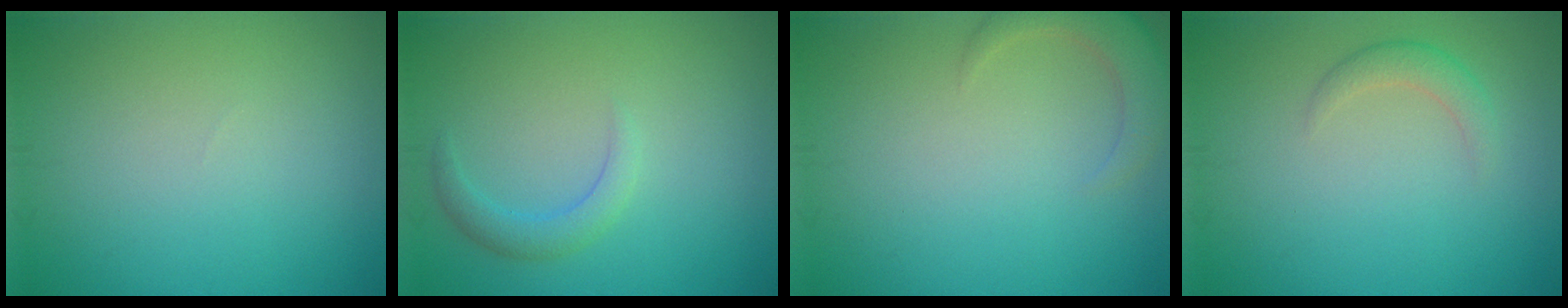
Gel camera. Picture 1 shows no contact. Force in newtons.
{"total": 2.0, "press": 2.0, "slide": 0.1}
{"total": 3.2, "press": 3.1, "slide": 0.5}
{"total": 1.6, "press": 1.6, "slide": 0.1}